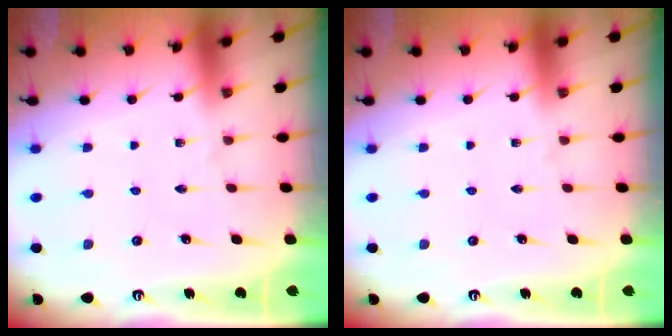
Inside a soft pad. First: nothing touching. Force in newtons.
{"total": 0.0}